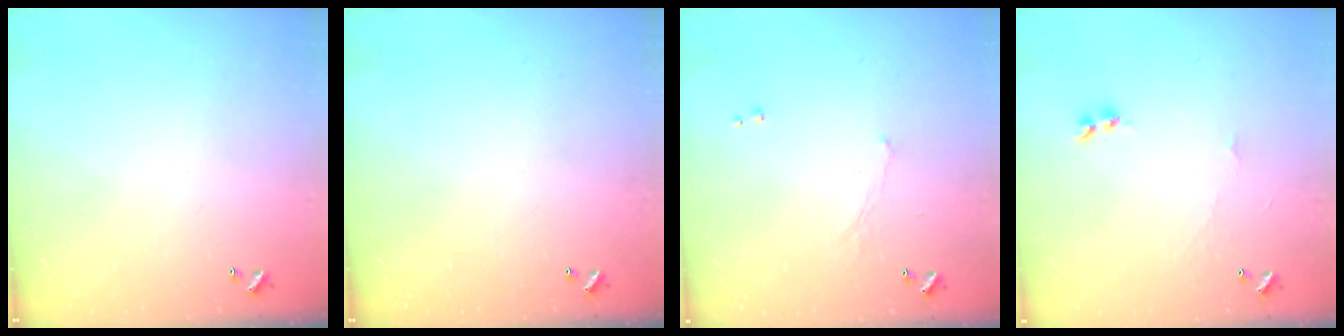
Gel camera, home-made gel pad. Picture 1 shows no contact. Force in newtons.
{"total": 0.0}
{"total": 1.1, "press": 1.0, "slide": 0.6}
{"total": 1.9, "press": 1.8, "slide": 0.5}